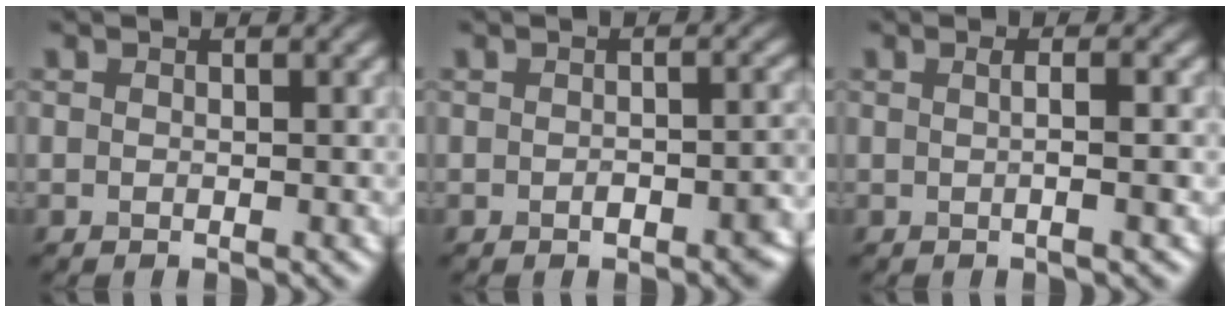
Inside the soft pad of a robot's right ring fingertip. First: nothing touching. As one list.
[{"total": 2.8, "force": [-1.2, 1.2, 2.2], "torque": [-0.025, 0.004, -0.014]}, {"total": 2.9, "force": [0.3, 1.1, 2.6], "torque": [-0.003, 0.010, -0.014]}]